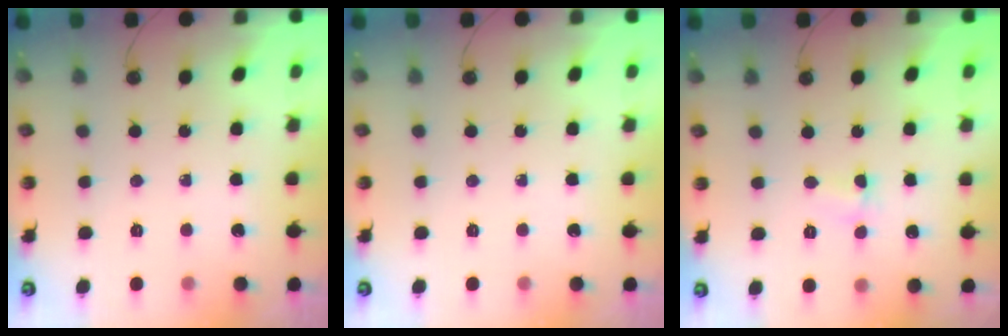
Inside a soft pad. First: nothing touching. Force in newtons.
{"total": 0.0}
{"total": 2.6, "press": 2.5, "slide": 0.5}